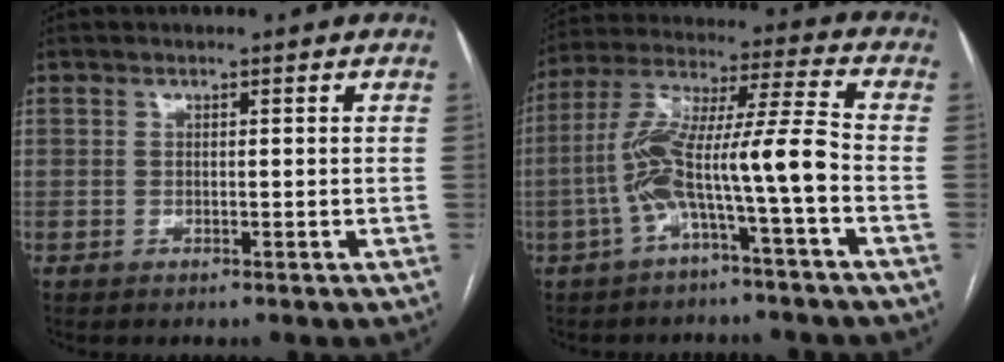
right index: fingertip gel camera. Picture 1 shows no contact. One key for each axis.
{"total": 12.0, "fx": -3.8, "fy": -0.2, "fz": 11.4, "tx": -0.224, "ty": 0.034, "tz": -0.073}